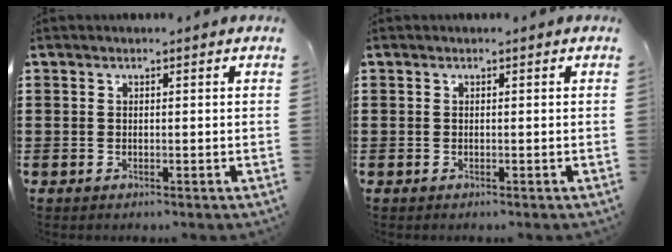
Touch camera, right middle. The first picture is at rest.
{"total": 0.0}